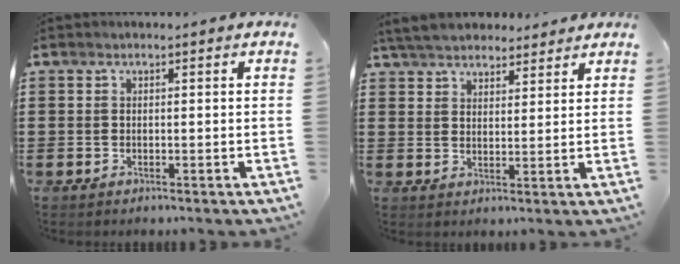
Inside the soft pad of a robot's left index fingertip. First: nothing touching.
{"total": 5.5, "force": [5.0, 1.5, 1.6], "torque": [-0.047, -0.008, 0.095]}